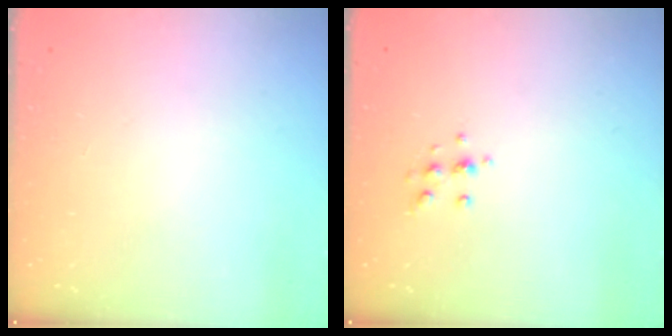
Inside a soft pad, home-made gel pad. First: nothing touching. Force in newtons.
{"total": 6.2, "press": 6.2, "slide": 0.8}